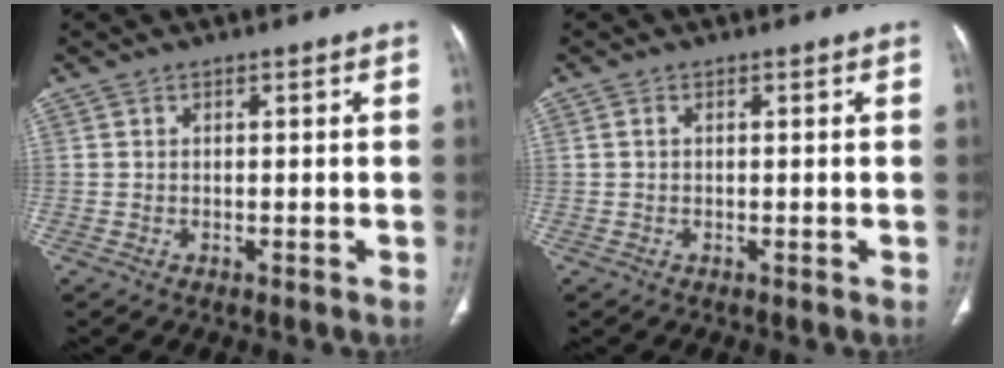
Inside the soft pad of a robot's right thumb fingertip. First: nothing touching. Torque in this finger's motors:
{"motor_torque": [-0.25, 0.05, -0.09, -0.04, 0.06]}